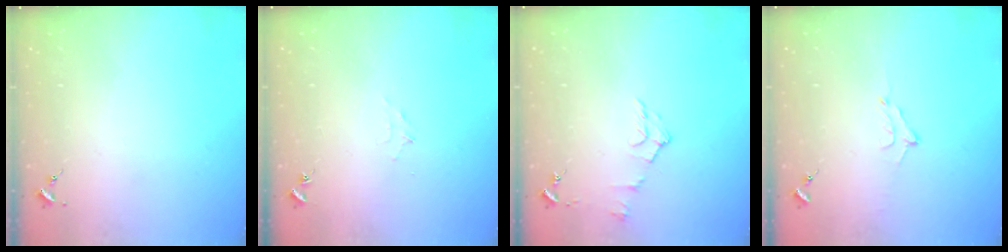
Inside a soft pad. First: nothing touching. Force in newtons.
{"total": 5.8, "press": 5.8, "slide": 0.6}
{"total": 7.8, "press": 7.8, "slide": 0.9}
{"total": 7.5, "press": 7.5, "slide": 0.9}